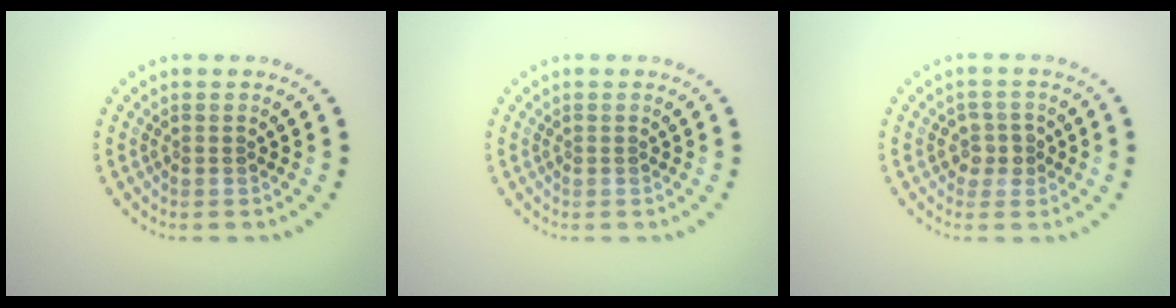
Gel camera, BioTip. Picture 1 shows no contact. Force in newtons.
{"total": 0.0}
{"total": 1.7, "press": 1.7, "slide": 0.4}